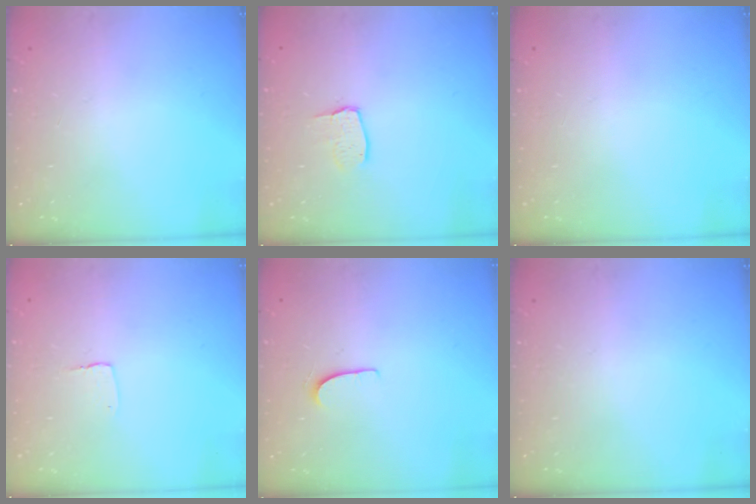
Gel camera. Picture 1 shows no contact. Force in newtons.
{"total": 3.0, "press": 3.0, "slide": 0.2}
{"total": 0.0}
{"total": 2.7, "press": 2.7, "slide": 0.2}
{"total": 5.1, "press": 5.1, "slide": 0.4}
{"total": 0.0}